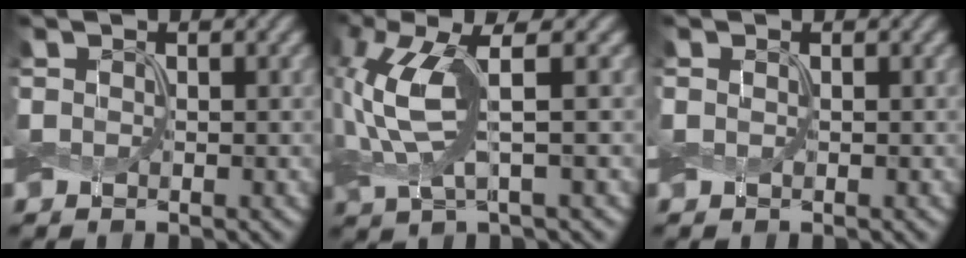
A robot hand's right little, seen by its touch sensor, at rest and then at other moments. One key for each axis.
{"total": 6.6, "fx": 0.4, "fy": 2.3, "fz": 6.2, "tx": -0.162, "ty": 0.006, "tz": 0.012}
{"total": 0.0}